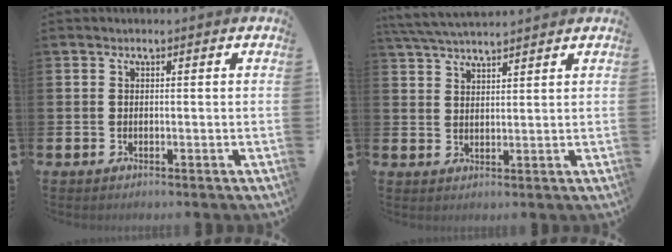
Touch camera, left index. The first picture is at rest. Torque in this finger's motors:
{"motor_torque": [0.72, -1.42, 0.61, 0.20]}